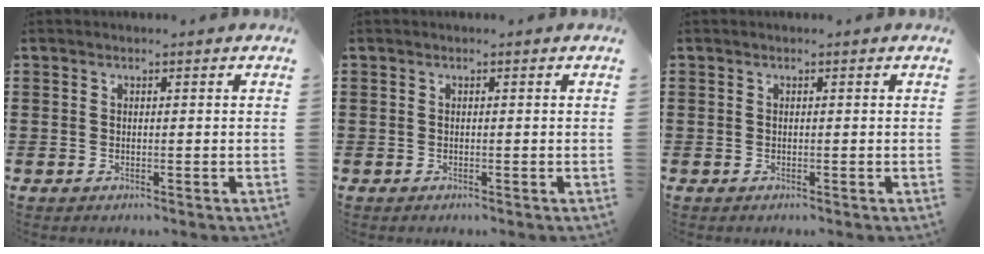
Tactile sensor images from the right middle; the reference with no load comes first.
{"total": 0.0}
{"total": 0.0}